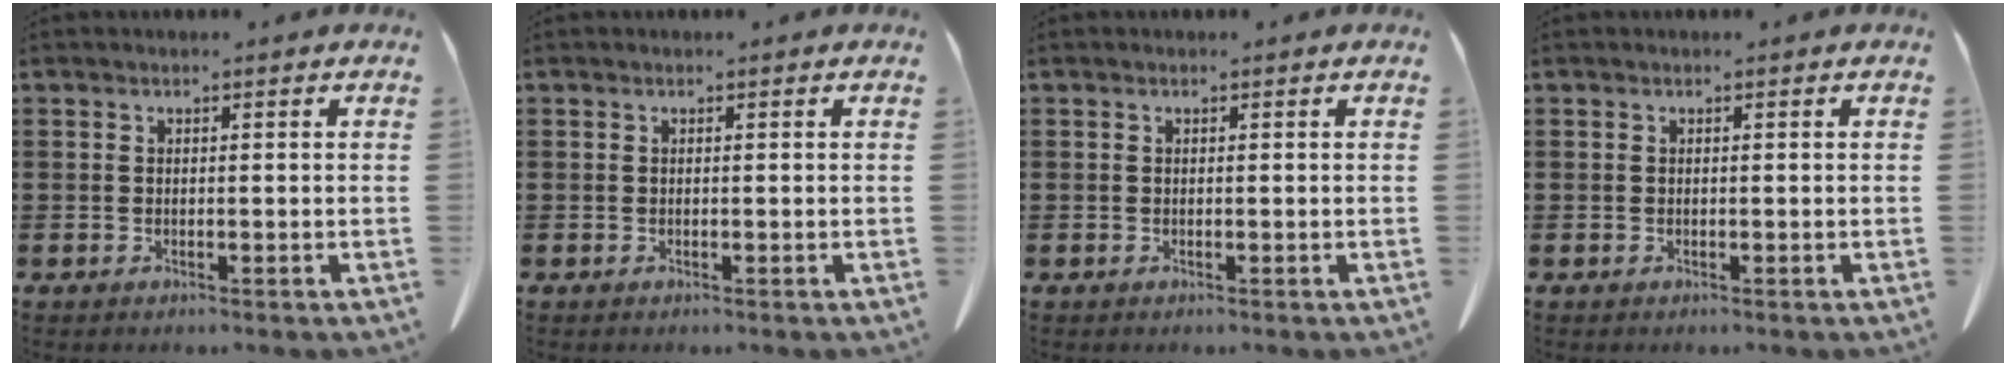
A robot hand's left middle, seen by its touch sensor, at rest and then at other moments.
{"total": 0.0}
{"total": 0.0}
{"total": 0.0}